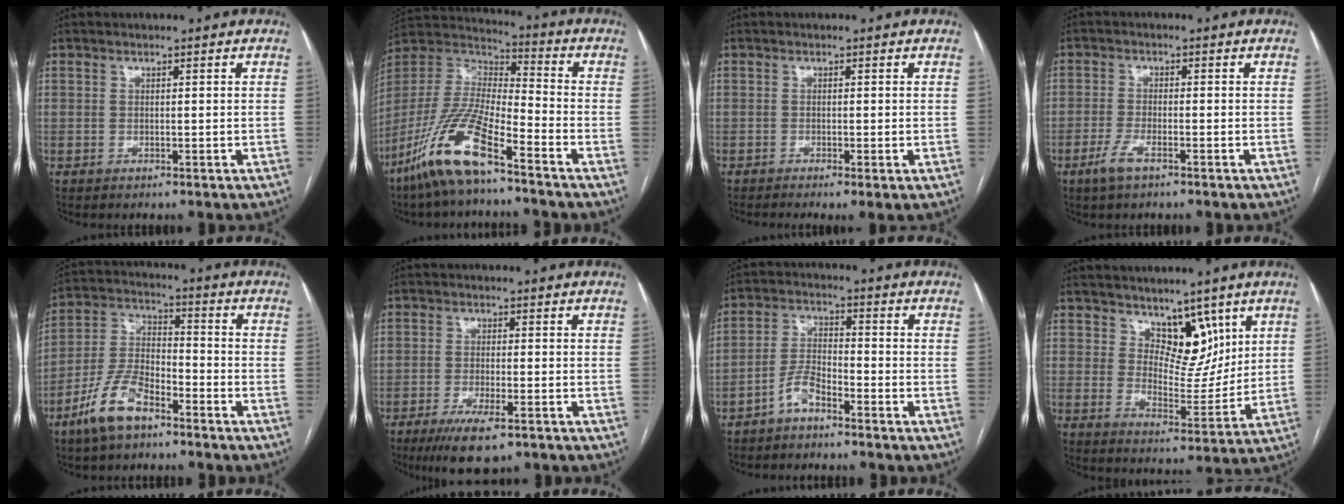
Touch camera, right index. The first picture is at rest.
{"total": 15.2, "force": [-9.8, 2.6, 11.3], "torque": [-0.243, -0.012, -0.193]}
{"total": 2.1, "force": [-1.0, 0.2, 1.9], "torque": [-0.029, -0.007, -0.014]}
{"total": 3.4, "force": [-2.1, 1.0, 2.5], "torque": [-0.056, -0.001, -0.043]}
{"total": 10.4, "force": [-6.7, 4.0, 6.8], "torque": [-0.152, 0.004, -0.134]}
{"total": 7.5, "force": [-4.8, 1.6, 5.5], "torque": [-0.093, -0.016, -0.077]}
{"total": 4.9, "force": [-3.5, 1.7, 3.0], "torque": [-0.067, 0.011, -0.071]}
{"total": 7.7, "force": [4.8, 4.3, 4.1], "torque": [-0.051, -0.006, 0.087]}